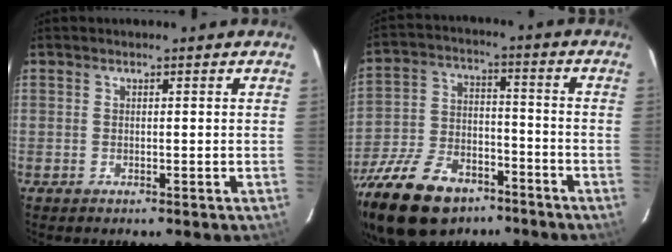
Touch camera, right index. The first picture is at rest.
{"total": 22.7, "force": [-15.2, 11.8, 12.0], "torque": [-0.271, -0.018, -0.253]}